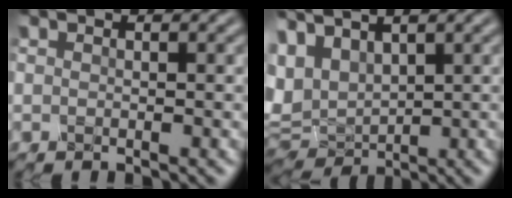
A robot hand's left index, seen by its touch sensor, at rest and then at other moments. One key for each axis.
{"total": 6.7, "fx": 2.8, "fy": 4.1, "fz": 4.4, "tx": -0.115, "ty": 0.013, "tz": 0.078}